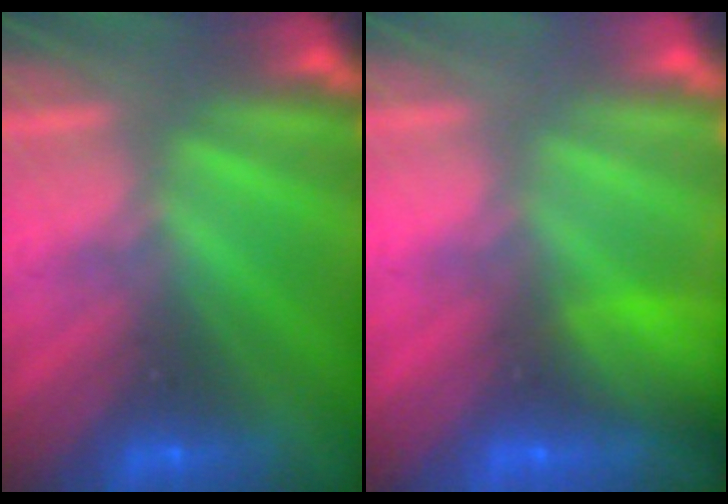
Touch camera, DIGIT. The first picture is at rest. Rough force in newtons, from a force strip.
{"total": 7.4}